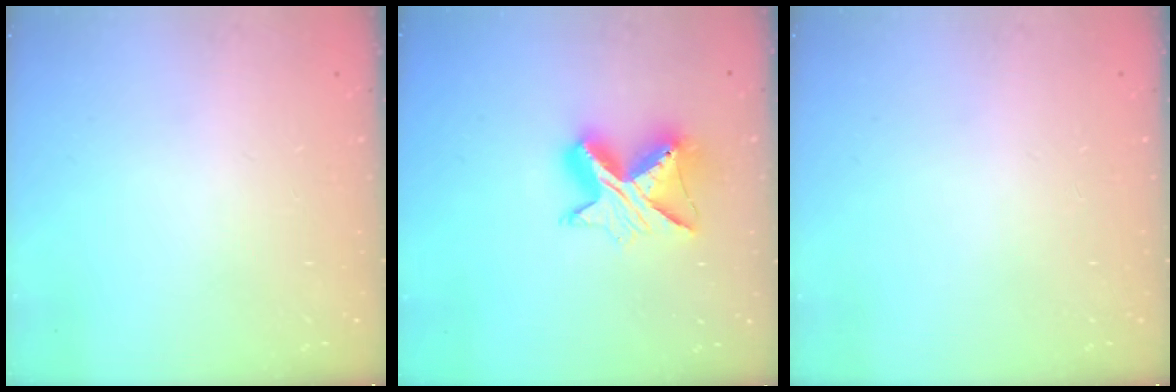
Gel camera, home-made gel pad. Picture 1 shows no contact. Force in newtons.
{"total": 11.1, "press": 11.1, "slide": 1.1}
{"total": 0.0}